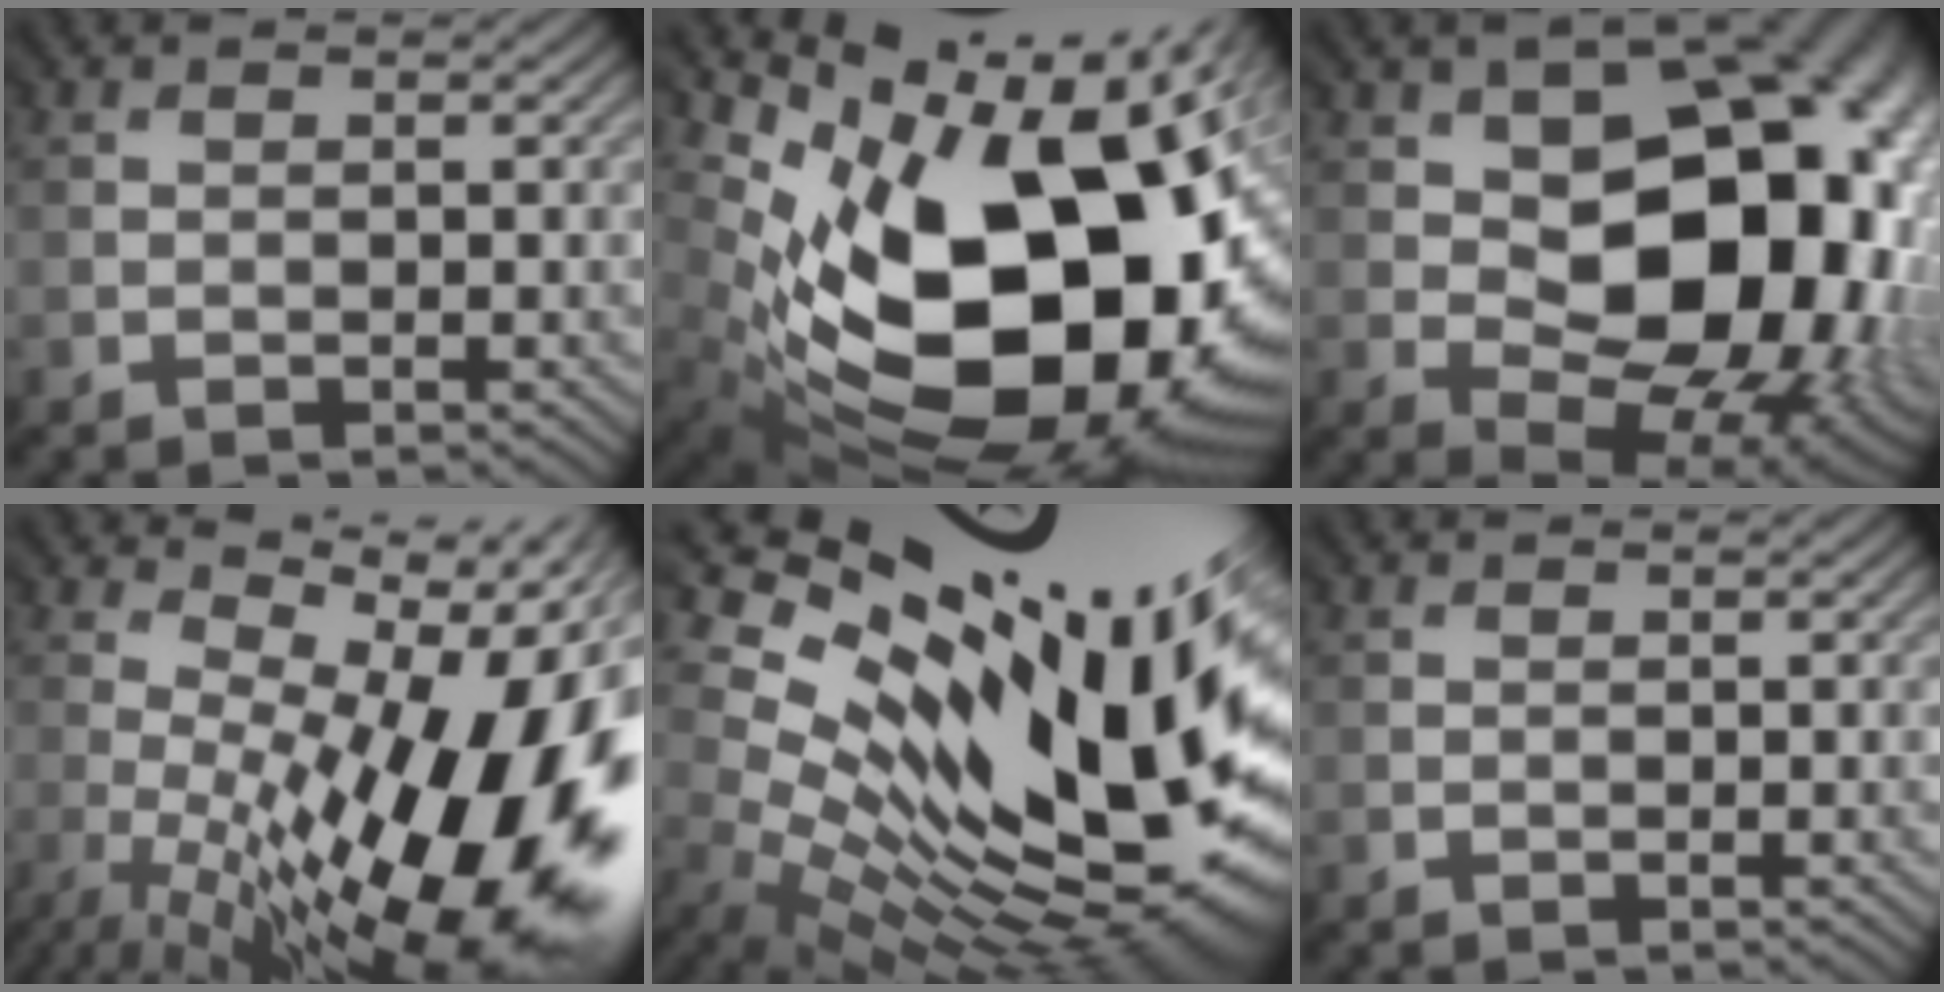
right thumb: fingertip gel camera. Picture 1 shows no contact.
{"total": 20.5, "force": [-0.1, 12.6, 16.2], "torque": [-0.303, -0.064, 0.032]}
{"total": 19.1, "force": [1.0, 12.8, 14.2], "torque": [-0.155, -0.020, 0.032]}
{"total": 19.5, "force": [-3.4, 7.9, 17.5], "torque": [-0.244, -0.038, -0.032]}
{"total": 18.8, "force": [5.3, 8.5, 15.9], "torque": [-0.286, -0.016, 0.115]}
{"total": 0.0}